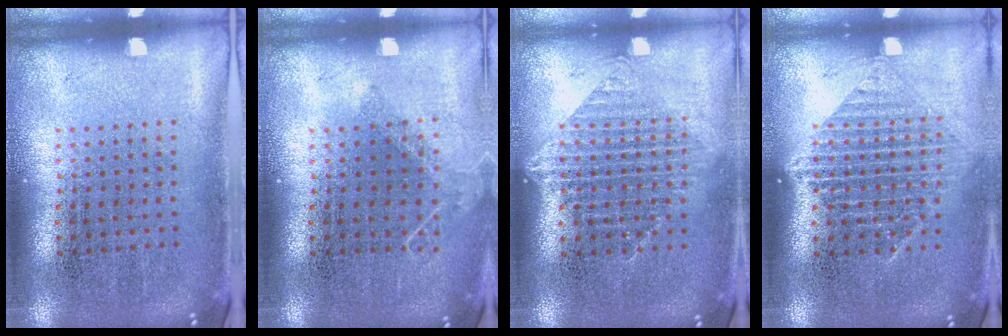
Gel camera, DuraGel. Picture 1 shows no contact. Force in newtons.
{"total": 0.9, "press": 0.9, "slide": 0.1}
{"total": 1.2, "press": 1.1, "slide": 0.5}
{"total": 1.4, "press": 1.3, "slide": 0.6}